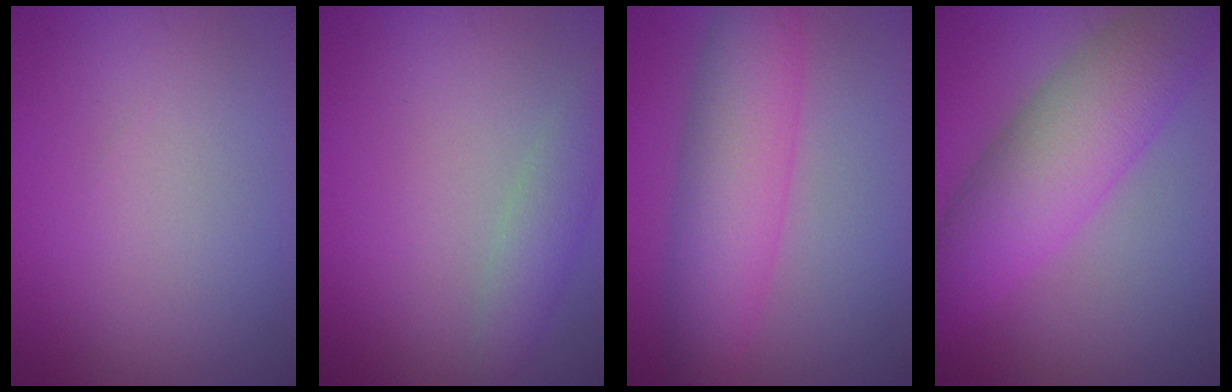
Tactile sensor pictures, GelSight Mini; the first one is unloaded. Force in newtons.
{"total": 2.3, "press": 2.3, "slide": 0.1}
{"total": 6.6, "press": 6.6, "slide": 0.1}
{"total": 7.8, "press": 7.8, "slide": 0.1}